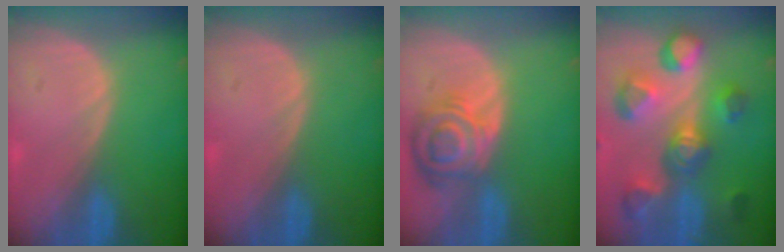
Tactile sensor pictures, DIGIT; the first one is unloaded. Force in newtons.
{"total": 0.0}
{"total": 8.4, "press": 7.4, "slide": 4.0}
{"total": 11.1, "press": 10.0, "slide": 4.8}